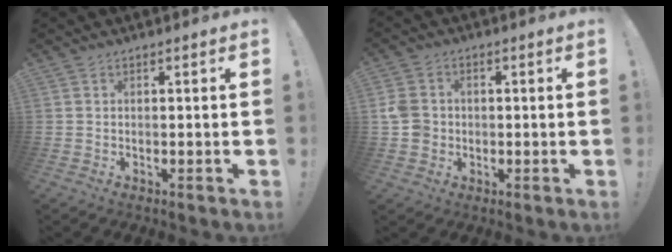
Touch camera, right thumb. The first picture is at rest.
{"total": 6.8, "force": [-0.5, 6.1, 2.9], "torque": [-0.062, 0.011, -0.008]}